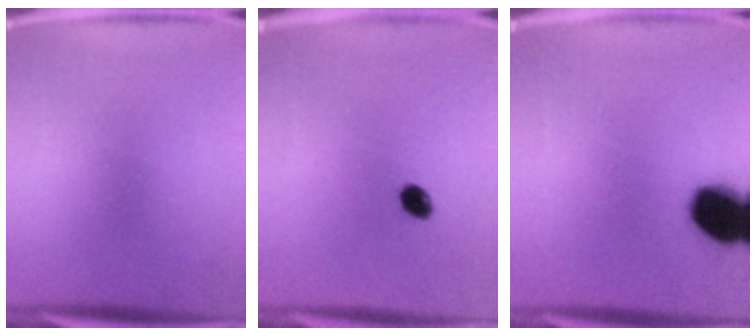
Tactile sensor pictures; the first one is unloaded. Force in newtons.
{"total": 3.1}
{"total": 14.9}